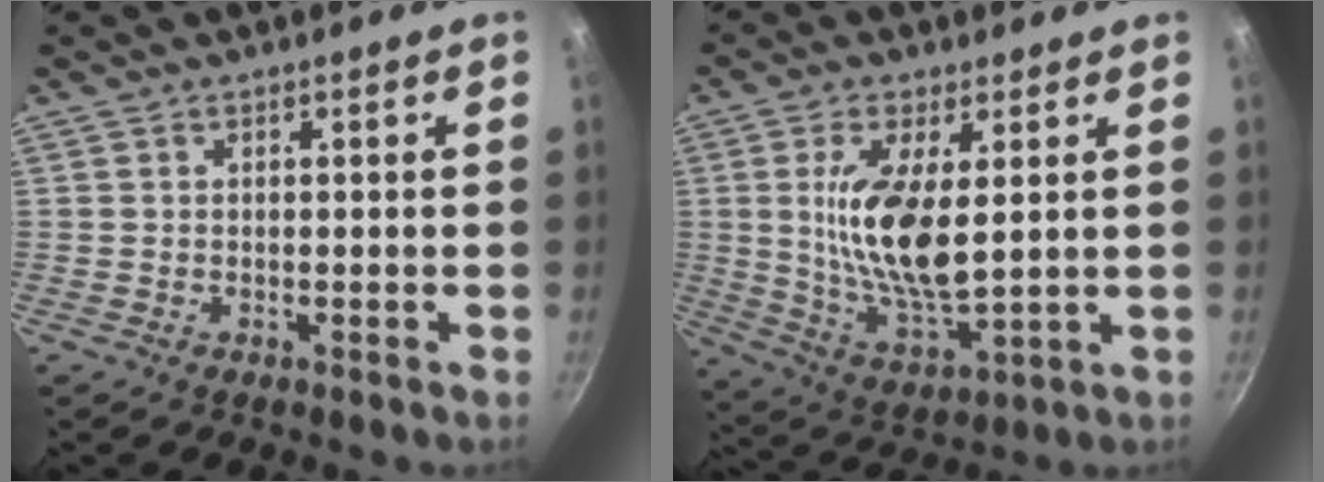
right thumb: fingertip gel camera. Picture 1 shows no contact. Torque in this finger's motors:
{"motor_torque": [2.03, 2.22, 1.79, -0.45, 0.25]}